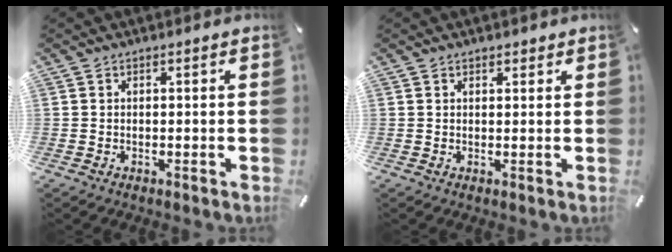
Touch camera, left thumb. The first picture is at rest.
{"total": 1.1, "force": [0.7, 0.7, 0.3], "torque": [-0.006, 0.002, 0.013]}